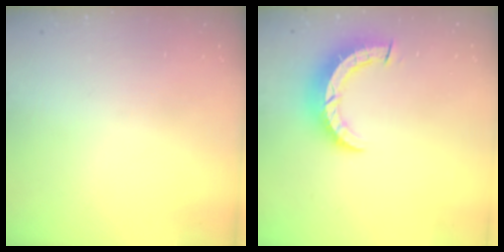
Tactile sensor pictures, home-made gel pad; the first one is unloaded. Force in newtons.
{"total": 7.7, "press": 7.6, "slide": 0.8}